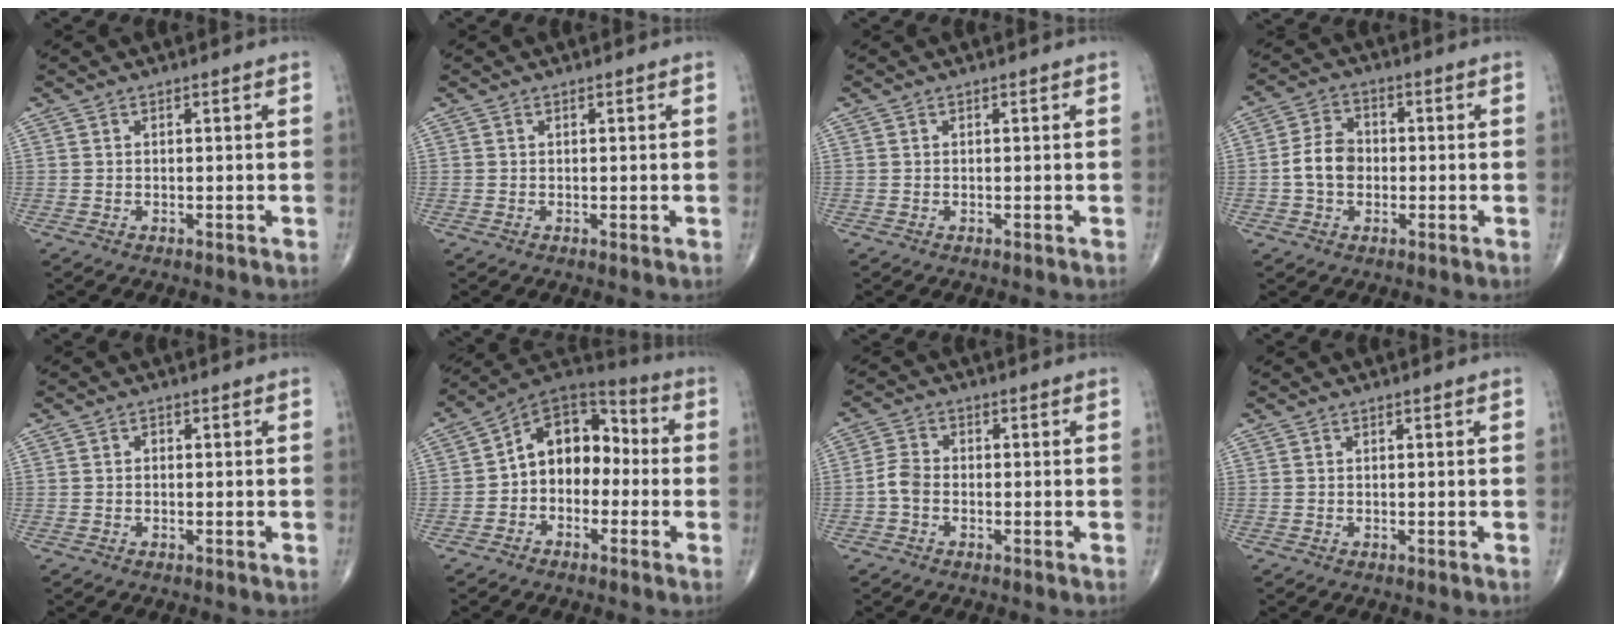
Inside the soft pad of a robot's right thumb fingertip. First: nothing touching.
{"total": 0.0}
{"total": 0.0}
{"total": 6.8, "force": [-0.8, 5.2, 4.4], "torque": [-0.068, 0.018, -0.023]}
{"total": 0.6, "force": [-0.1, 0.5, 0.4], "torque": [-0.002, 0.002, -0.005]}
{"total": 12.6, "force": [-1.2, 9.1, 8.6], "torque": [-0.091, 0.049, -0.042]}
{"total": 3.4, "force": [-1.1, 2.3, 2.2], "torque": [-0.045, 0.011, -0.031]}
{"total": 0.0}